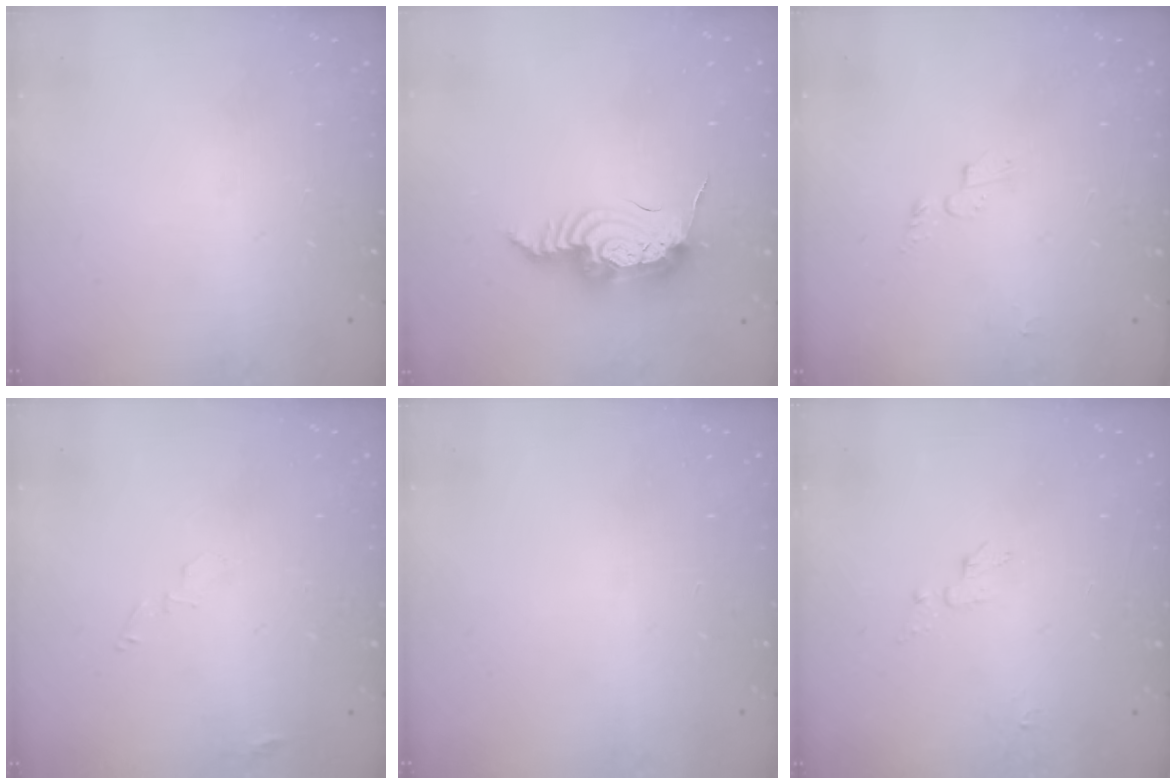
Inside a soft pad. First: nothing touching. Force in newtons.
{"total": 16.5, "press": 16.5, "slide": 0.8}
{"total": 3.8, "press": 3.7, "slide": 0.4}
{"total": 4.3, "press": 4.3, "slide": 0.3}
{"total": 0.0}
{"total": 3.9, "press": 3.9, "slide": 0.3}